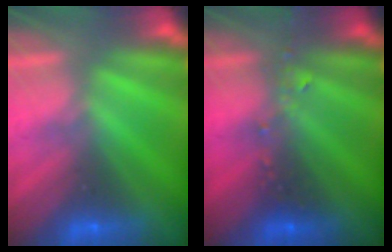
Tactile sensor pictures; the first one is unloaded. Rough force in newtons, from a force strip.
{"total": 2.4}